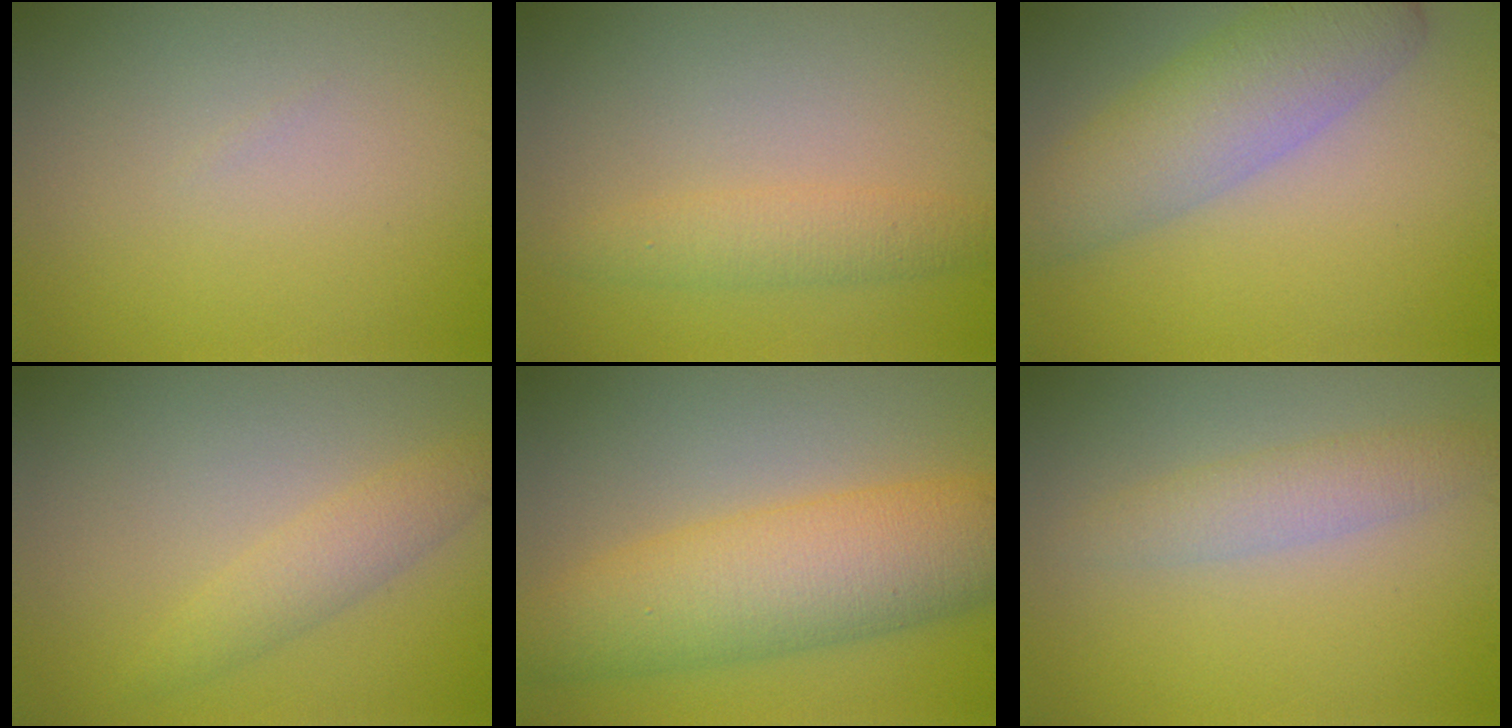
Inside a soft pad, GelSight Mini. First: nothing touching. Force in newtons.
{"total": 2.2, "press": 2.2, "slide": 0.2}
{"total": 5.5, "press": 5.5, "slide": 0.3}
{"total": 2.2, "press": 2.2, "slide": 0.1}
{"total": 7.8, "press": 7.8, "slide": 0.2}
{"total": 2.5, "press": 2.5, "slide": 0.2}